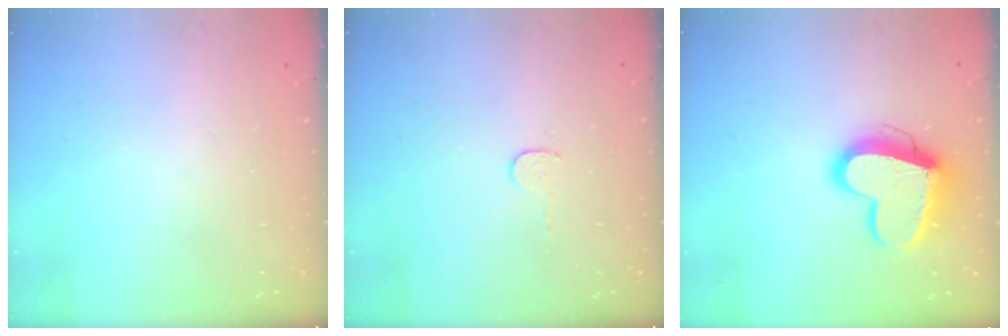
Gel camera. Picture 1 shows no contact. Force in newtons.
{"total": 3.0, "press": 3.0, "slide": 0.3}
{"total": 15.0, "press": 14.9, "slide": 1.6}